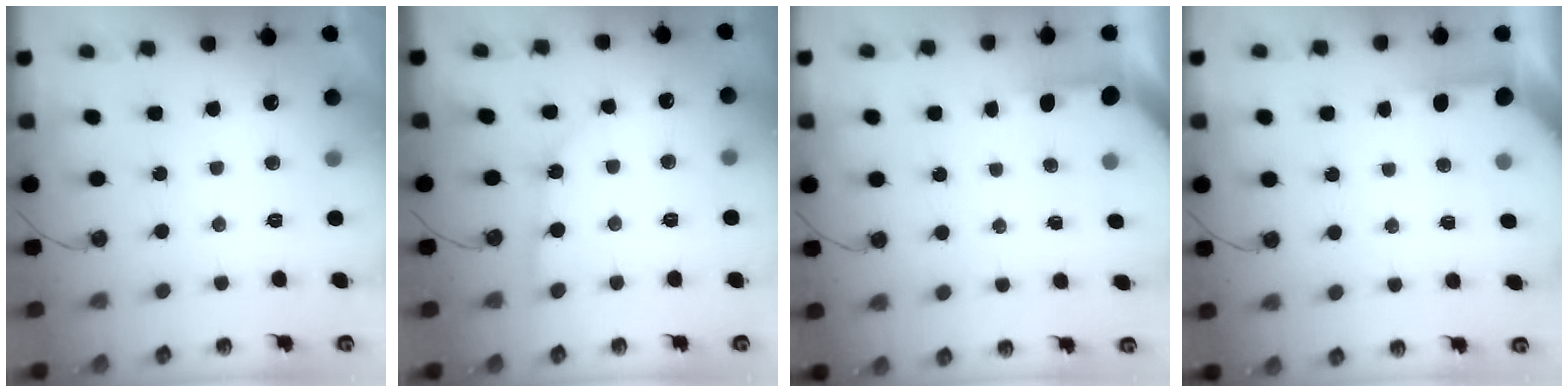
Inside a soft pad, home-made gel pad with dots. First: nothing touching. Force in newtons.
{"total": 2.5, "press": 2.5, "slide": 0.3}
{"total": 3.0, "press": 3.0, "slide": 0.3}
{"total": 3.8, "press": 3.8, "slide": 0.4}